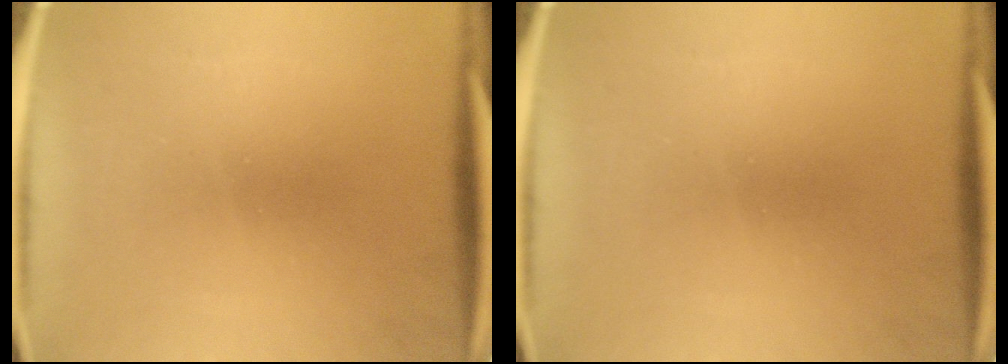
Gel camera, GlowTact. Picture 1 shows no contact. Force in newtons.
{"total": 0.0}